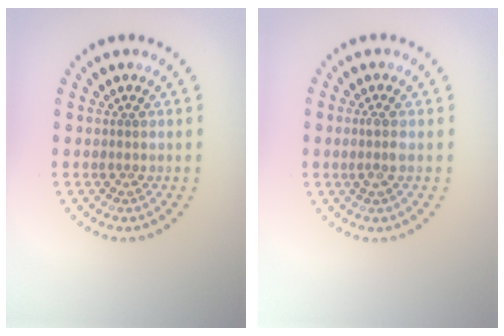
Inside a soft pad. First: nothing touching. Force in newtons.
{"total": 1.3, "press": 1.1, "slide": 0.7}